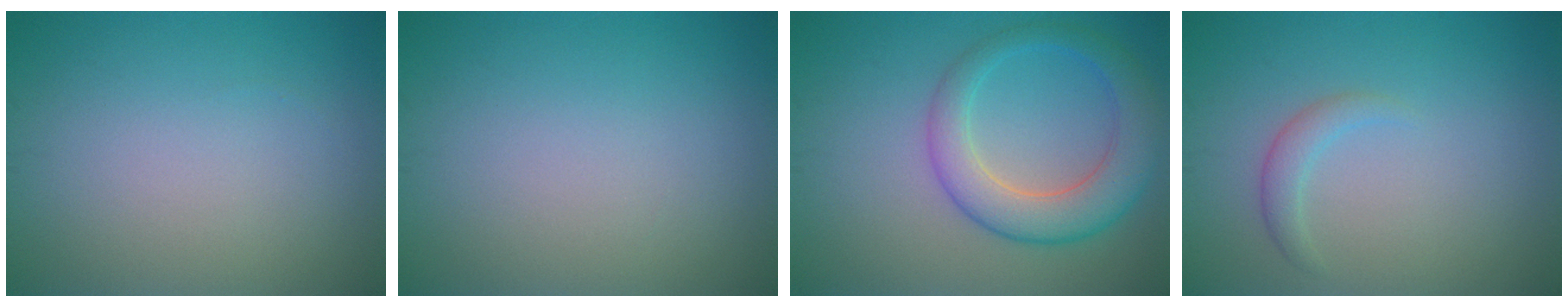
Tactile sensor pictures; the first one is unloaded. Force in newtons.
{"total": 0.0}
{"total": 5.6, "press": 5.6, "slide": 0.2}
{"total": 1.5, "press": 1.5, "slide": 0.2}